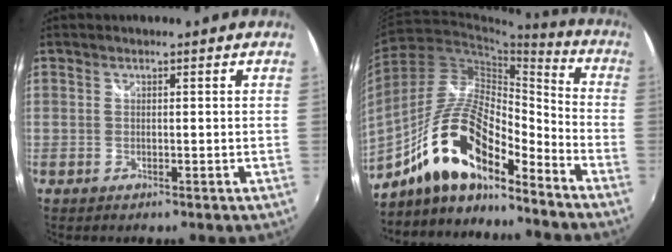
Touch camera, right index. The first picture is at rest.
{"total": 16.2, "force": [-11.2, 5.1, 10.6], "torque": [-0.210, 0.008, -0.212]}